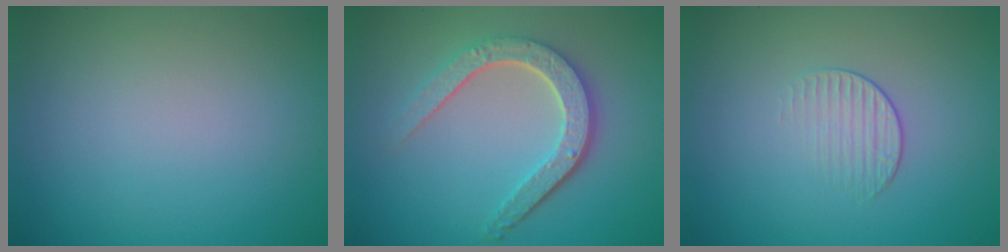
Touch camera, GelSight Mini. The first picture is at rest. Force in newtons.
{"total": 4.7, "press": 3.6, "slide": 2.9}
{"total": 1.5, "press": 0.7, "slide": 1.3}